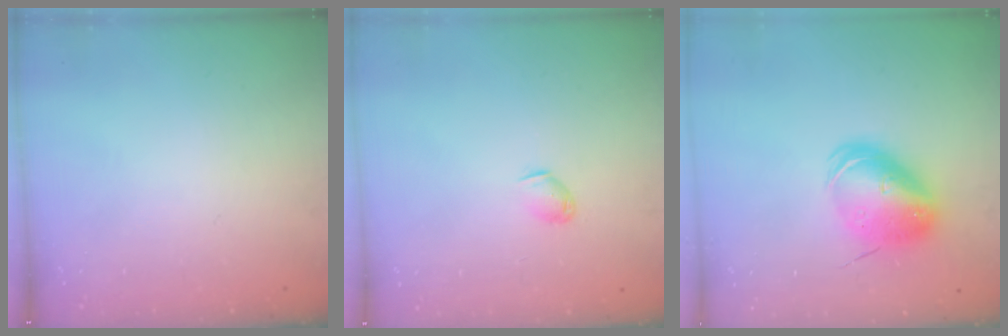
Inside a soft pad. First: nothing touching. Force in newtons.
{"total": 3.5, "press": 3.5, "slide": 0.8}
{"total": 11.4, "press": 11.1, "slide": 2.6}